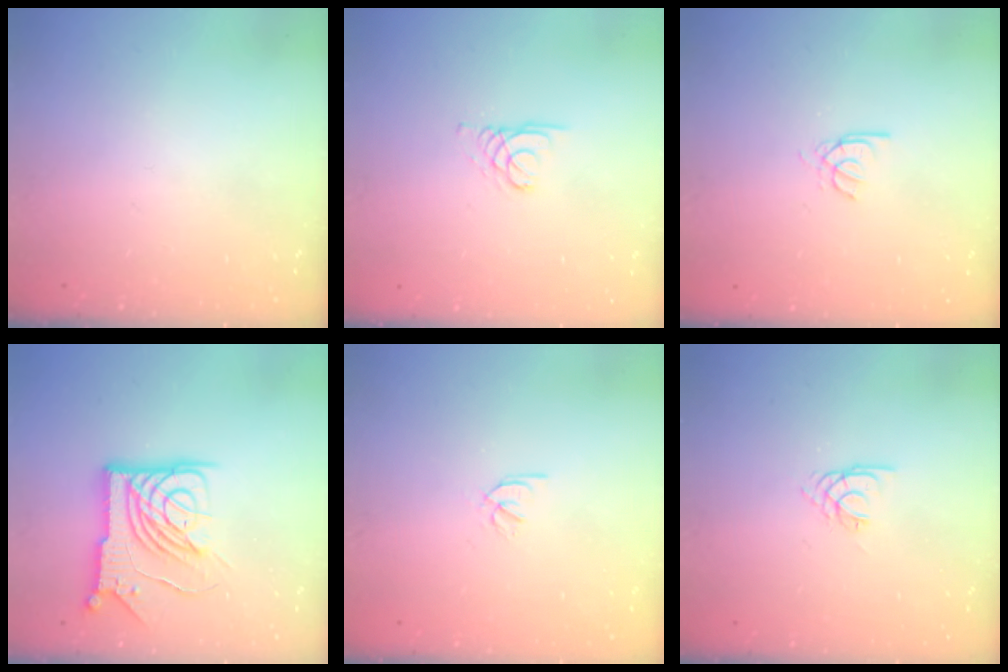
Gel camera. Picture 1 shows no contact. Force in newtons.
{"total": 1.4, "press": 1.3, "slide": 0.1}
{"total": 2.6, "press": 2.6, "slide": 0.3}
{"total": 14.0, "press": 13.9, "slide": 1.7}
{"total": 2.1, "press": 2.1, "slide": 0.1}
{"total": 1.4, "press": 1.3, "slide": 0.3}